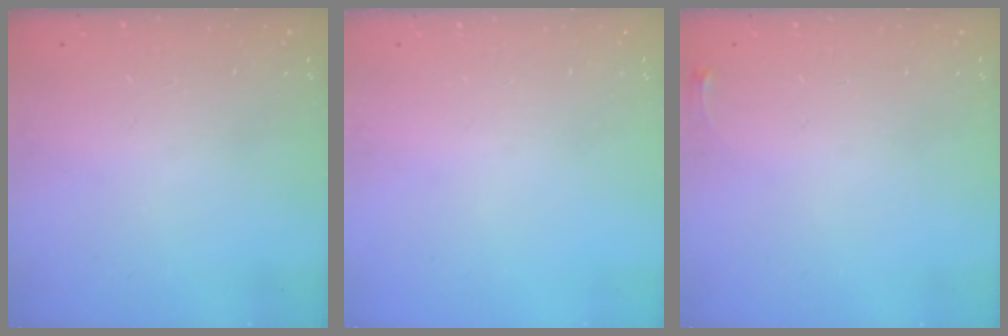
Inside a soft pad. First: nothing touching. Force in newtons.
{"total": 0.0}
{"total": 2.6, "press": 2.6, "slide": 0.6}